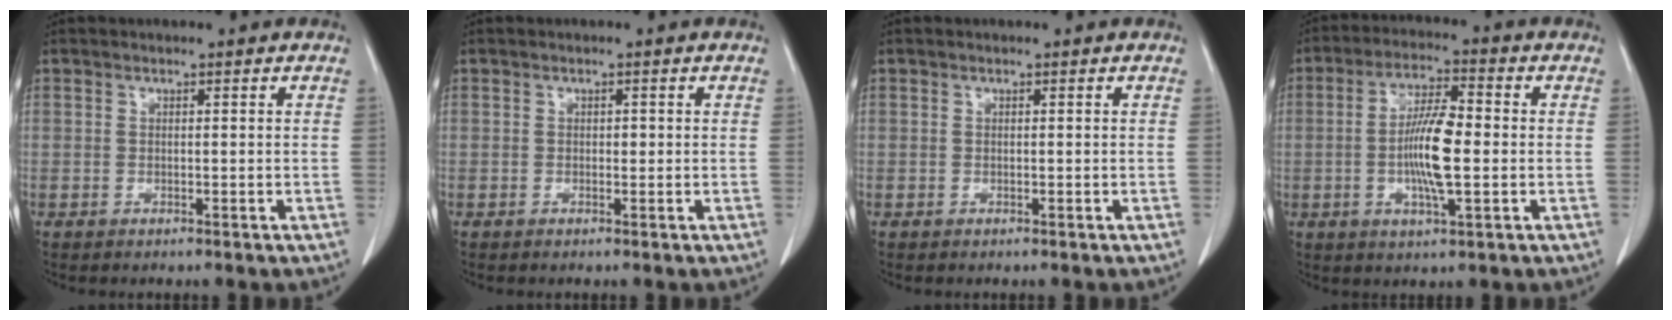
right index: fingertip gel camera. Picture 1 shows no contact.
{"total": 0.6, "force": [0.1, 0.4, 0.4], "torque": [-0.002, 0.003, 0.002]}
{"total": 0.0}
{"total": 9.4, "force": [-0.9, 1.7, 9.2], "torque": [-0.174, 0.002, -0.018]}